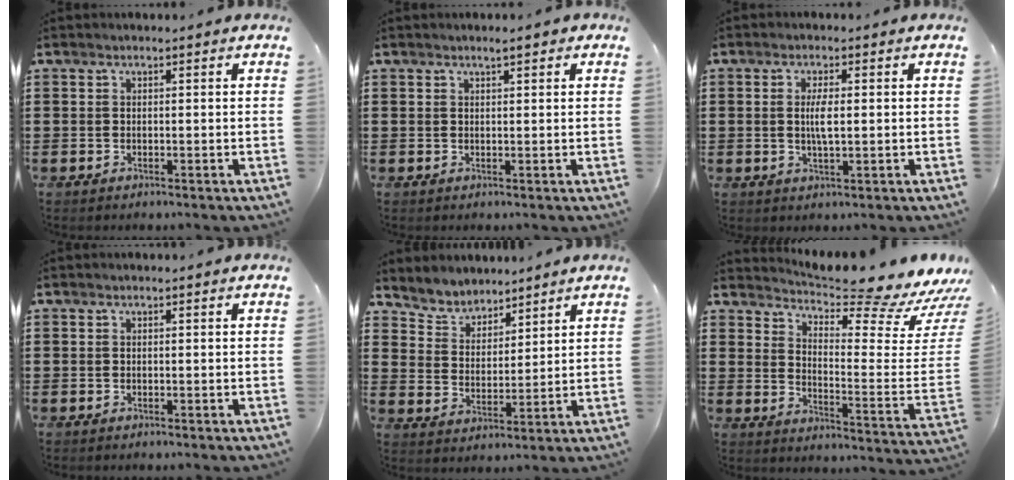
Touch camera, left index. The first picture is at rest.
{"total": 1.9, "force": [1.3, 0.3, 1.4], "torque": [-0.021, 0.000, 0.022]}
{"total": 3.4, "force": [0.3, 0.9, 3.2], "torque": [-0.071, -0.002, 0.002]}
{"total": 0.0}
{"total": 4.7, "force": [4.3, 1.7, -0.4], "torque": [-0.020, -0.018, 0.077]}
{"total": 7.3, "force": [6.5, 0.4, 3.4], "torque": [-0.068, -0.074, 0.103]}